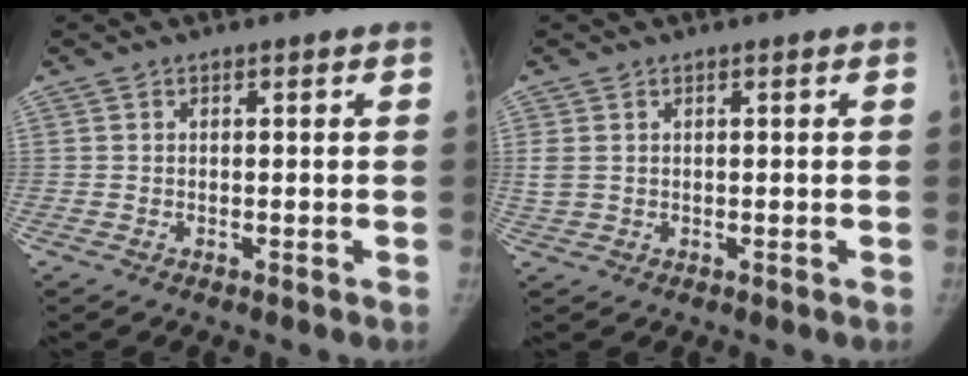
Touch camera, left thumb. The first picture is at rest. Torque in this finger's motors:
{"motor_torque": [0.22, -0.03, 0.53, 0.41, -0.01]}